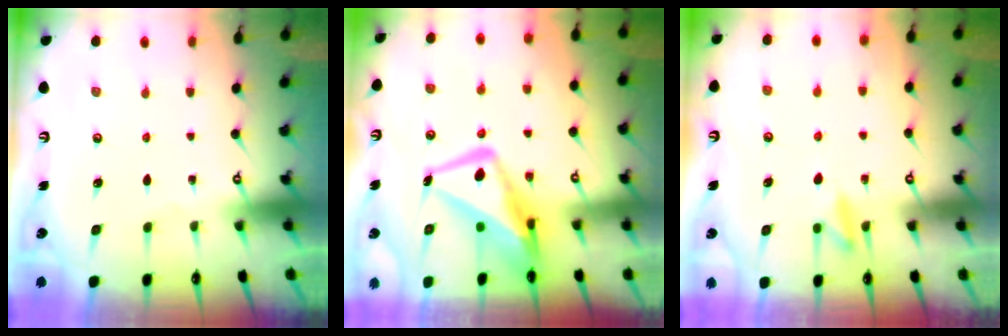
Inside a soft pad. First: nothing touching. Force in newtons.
{"total": 14.7, "press": 14.5, "slide": 2.3}
{"total": 7.3, "press": 7.2, "slide": 1.3}